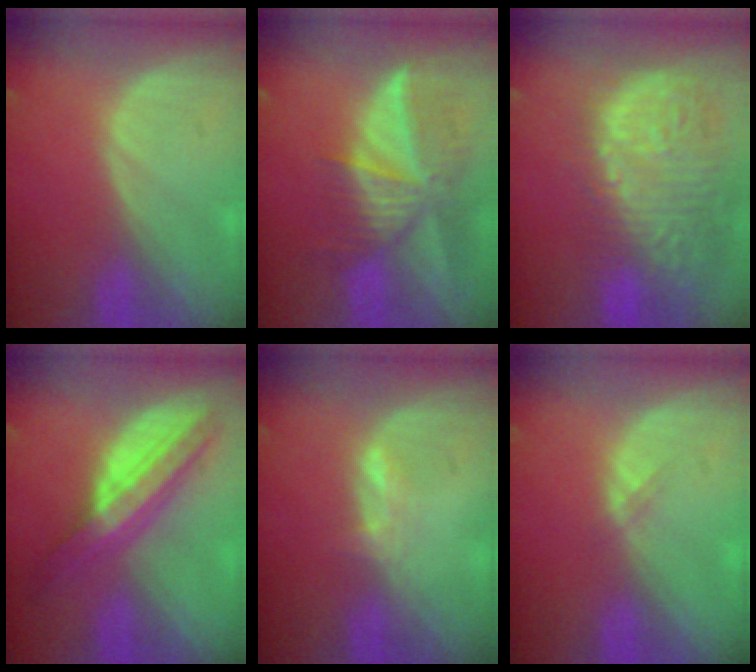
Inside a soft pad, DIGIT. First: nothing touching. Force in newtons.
{"total": 9.7, "press": 8.5, "slide": 4.7}
{"total": 15.3, "press": 12.7, "slide": 8.5}
{"total": 8.3, "press": 8.3, "slide": 0.6}
{"total": 1.7, "press": 1.7, "slide": 0.6}
{"total": 1.1, "press": 0.8, "slide": 0.7}